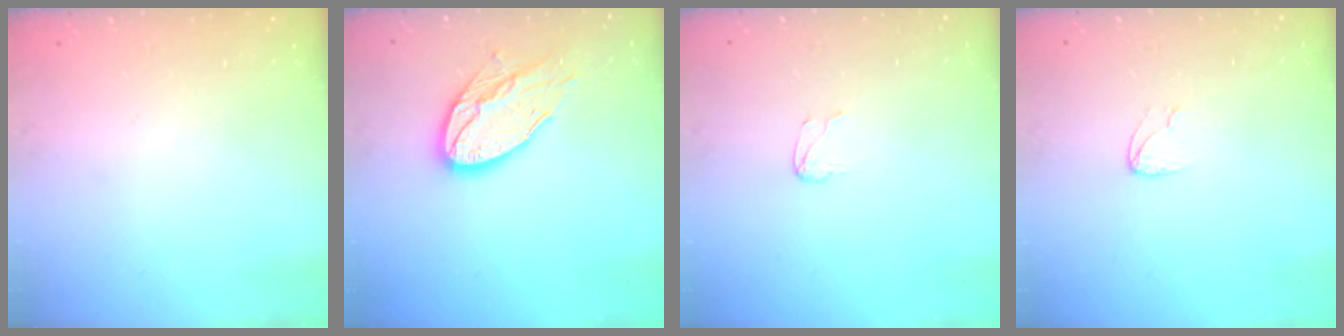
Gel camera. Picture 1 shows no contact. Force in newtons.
{"total": 13.5, "press": 13.5, "slide": 1.0}
{"total": 3.1, "press": 3.1, "slide": 0.3}
{"total": 3.8, "press": 3.8, "slide": 0.3}